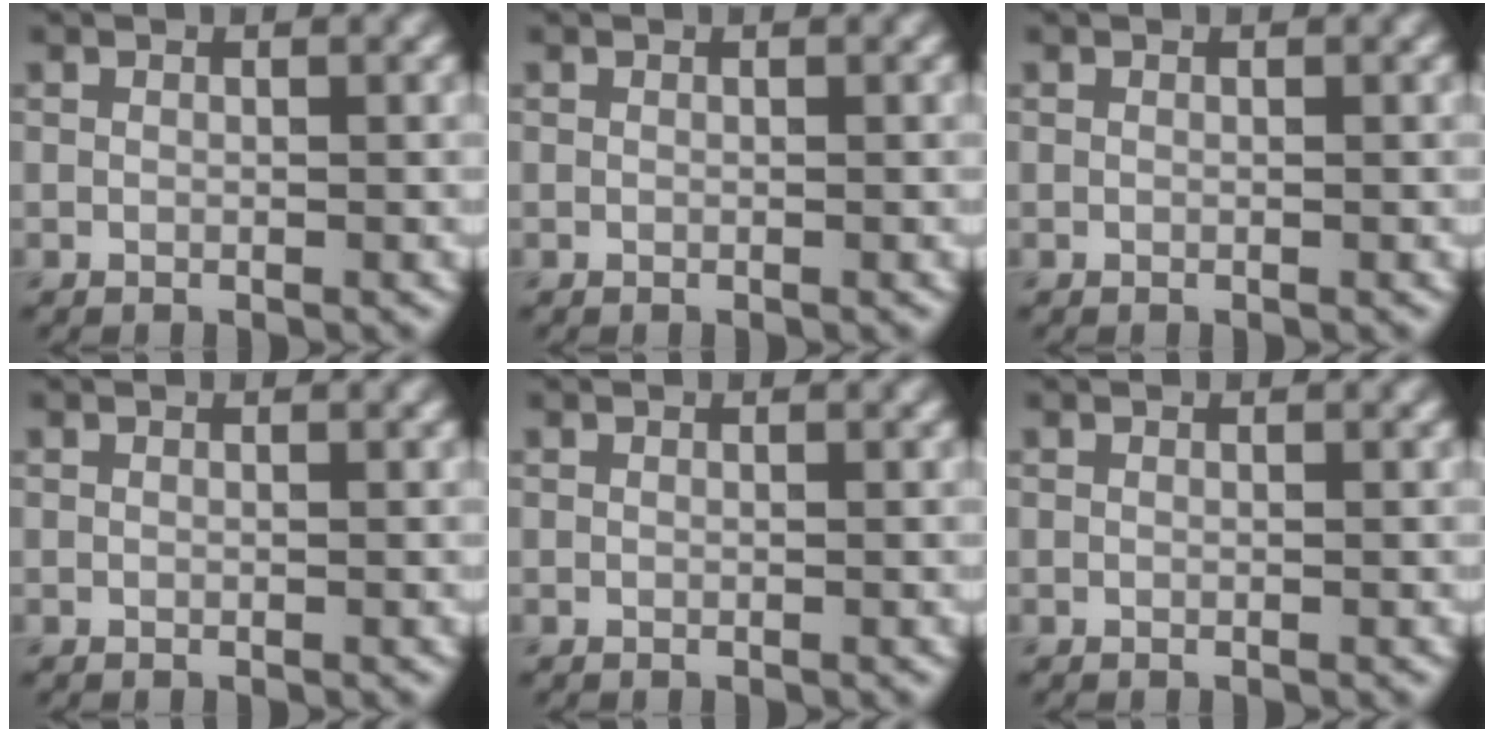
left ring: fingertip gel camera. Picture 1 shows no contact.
{"total": 0.0}
{"total": 0.0}
{"total": 0.0}
{"total": 0.0}
{"total": 0.0}